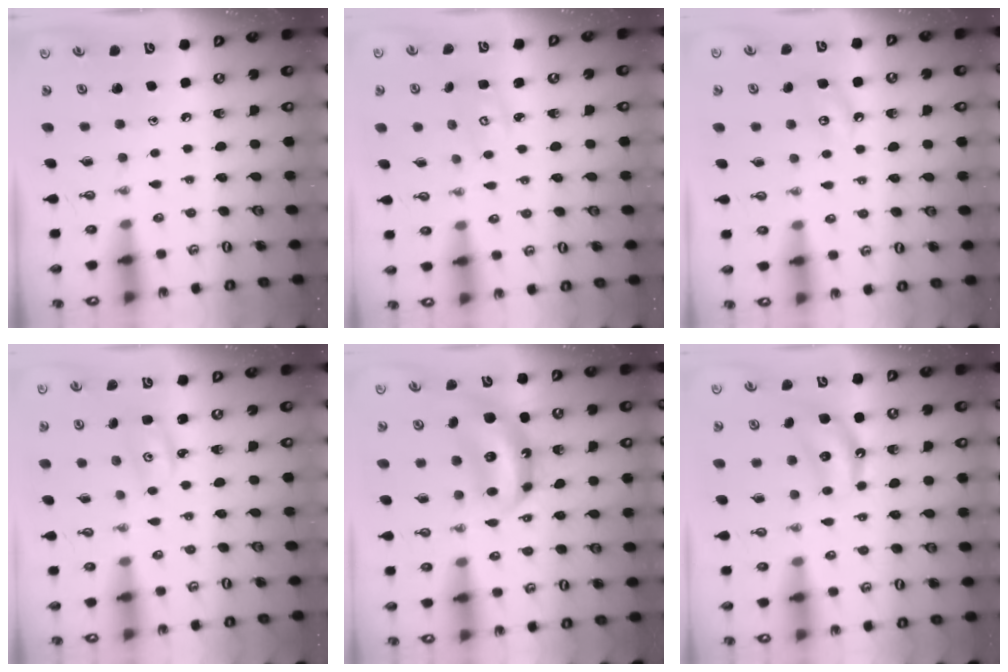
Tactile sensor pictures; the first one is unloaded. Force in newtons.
{"total": 3.7, "press": 3.7, "slide": 0.5}
{"total": 4.4, "press": 4.3, "slide": 0.9}
{"total": 2.6, "press": 2.6, "slide": 0.2}
{"total": 7.9, "press": 7.9, "slide": 0.7}
{"total": 6.3, "press": 6.2, "slide": 0.8}